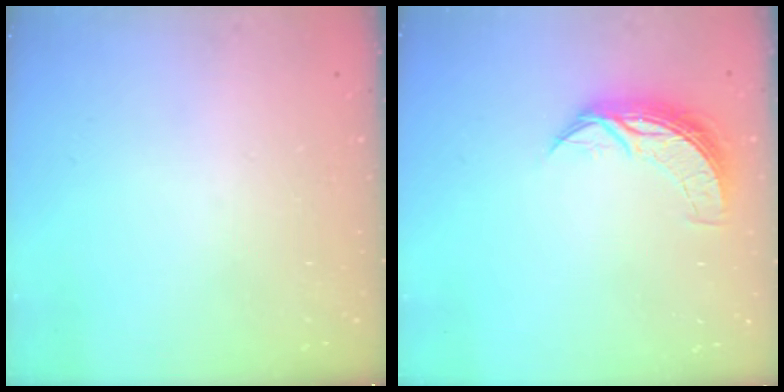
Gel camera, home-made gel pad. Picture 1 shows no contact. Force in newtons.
{"total": 7.5, "press": 7.5, "slide": 0.4}